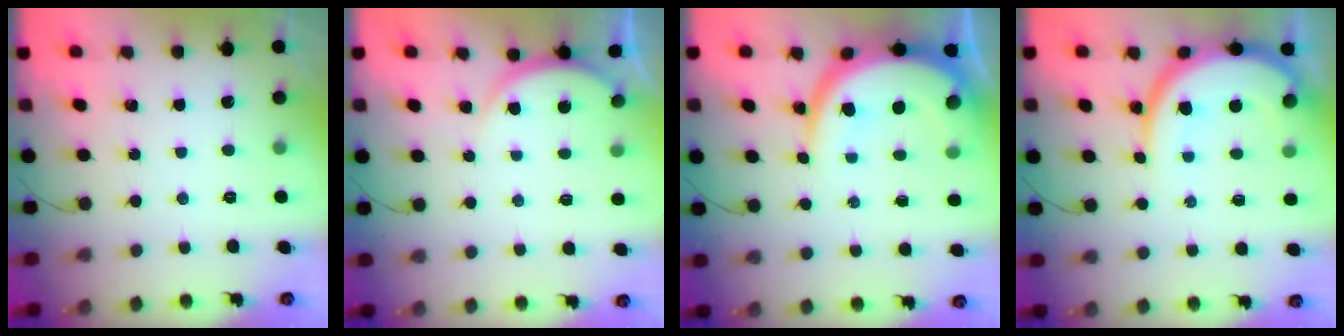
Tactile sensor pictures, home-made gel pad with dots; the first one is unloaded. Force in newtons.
{"total": 4.4, "press": 4.4, "slide": 0.5}
{"total": 13.8, "press": 13.8, "slide": 1.3}
{"total": 12.2, "press": 12.2, "slide": 1.0}